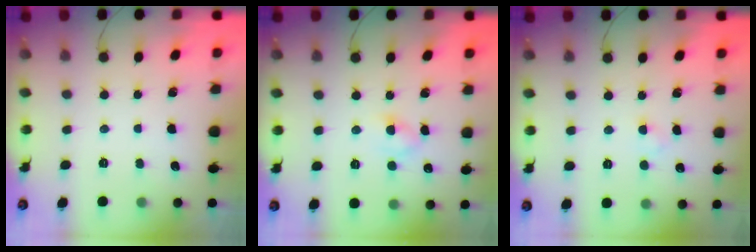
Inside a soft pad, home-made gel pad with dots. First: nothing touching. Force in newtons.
{"total": 2.9, "press": 2.7, "slide": 1.2}
{"total": 1.7, "press": 1.4, "slide": 0.8}